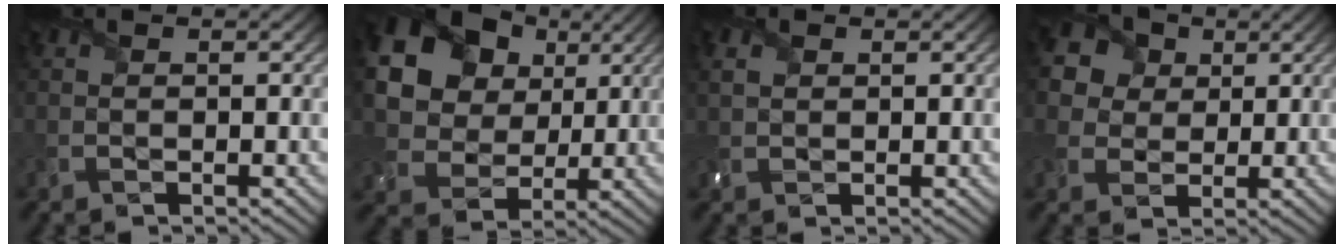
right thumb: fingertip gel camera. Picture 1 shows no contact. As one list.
[{"total": 19.2, "force": [7.9, 14.8, 9.4], "torque": [-0.260, 0.061, 0.160]}, {"total": 2.0, "force": [0.8, 1.5, 1.1], "torque": [-0.038, 0.005, 0.014]}, {"total": 10.0, "force": [4.8, 7.9, 3.8], "torque": [-0.148, 0.031, 0.090]}]